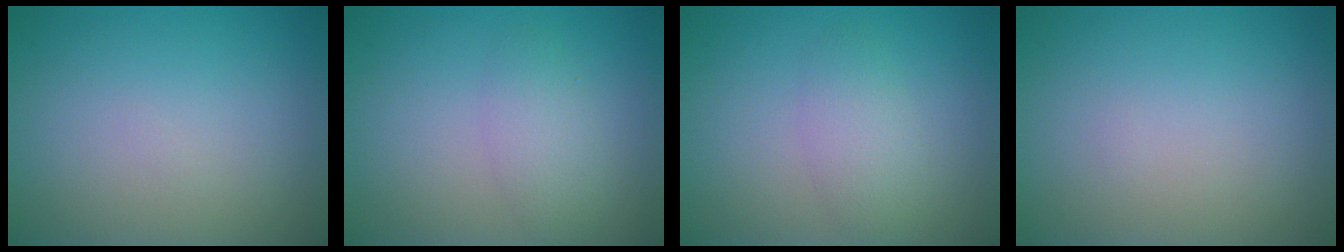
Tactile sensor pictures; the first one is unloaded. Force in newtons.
{"total": 2.3, "press": 2.3, "slide": 0.1}
{"total": 2.6, "press": 2.6, "slide": 0.2}
{"total": 0.0}